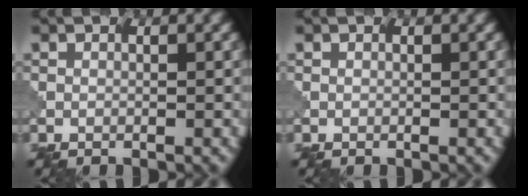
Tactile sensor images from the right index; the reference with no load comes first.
{"total": 0.0}